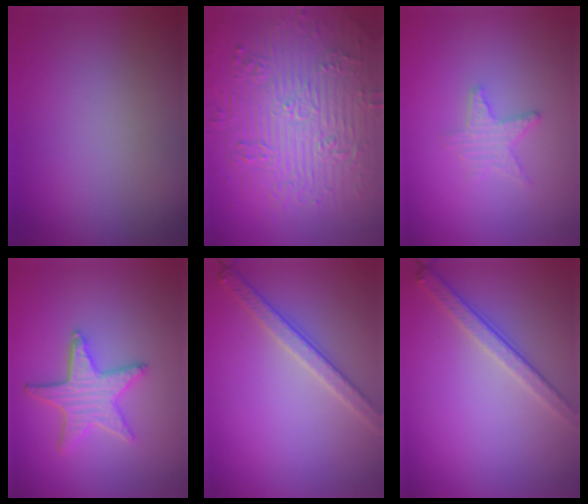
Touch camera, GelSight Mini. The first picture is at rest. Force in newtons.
{"total": 11.0, "press": 7.5, "slide": 8.1}
{"total": 2.1, "press": 2.0, "slide": 0.4}
{"total": 4.3, "press": 3.6, "slide": 2.2}
{"total": 2.8, "press": 2.7, "slide": 0.8}
{"total": 2.8, "press": 2.5, "slide": 1.2}